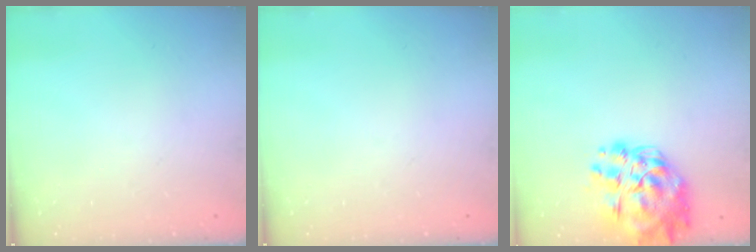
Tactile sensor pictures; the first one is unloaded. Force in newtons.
{"total": 0.0}
{"total": 16.8, "press": 16.0, "slide": 5.2}